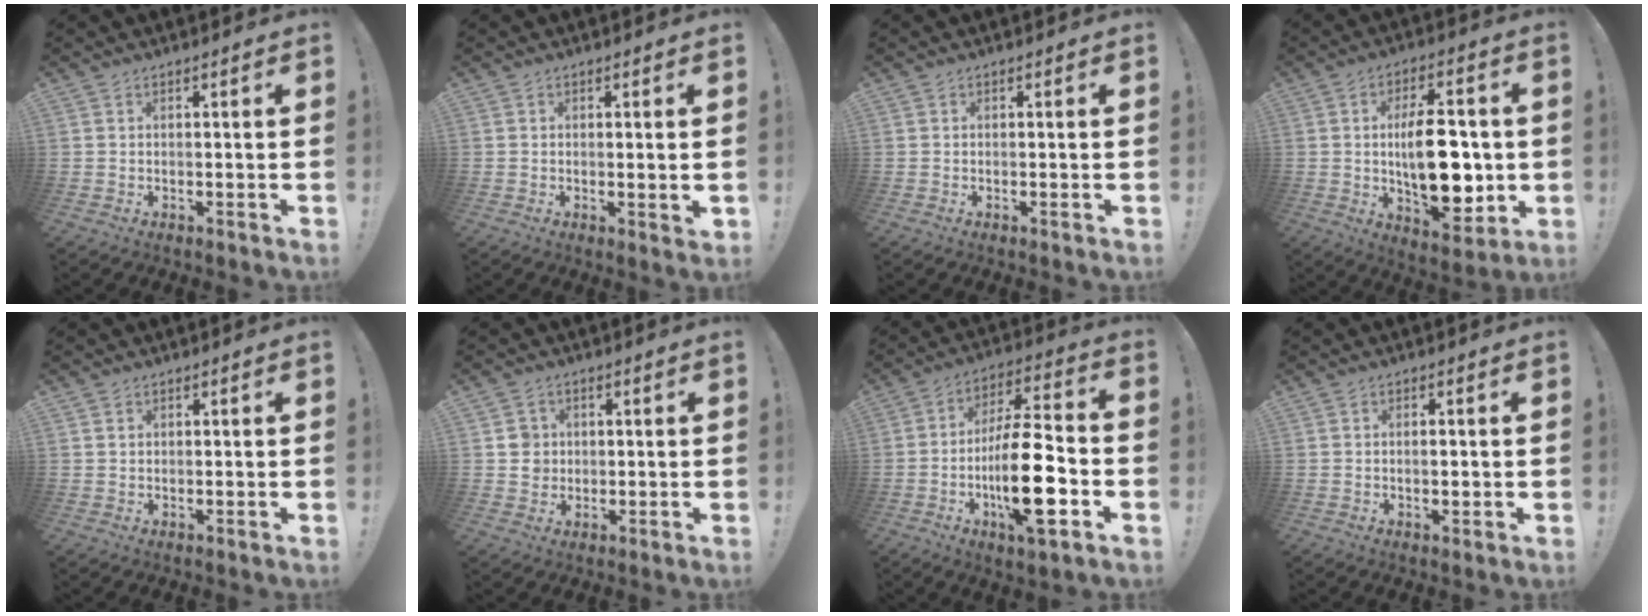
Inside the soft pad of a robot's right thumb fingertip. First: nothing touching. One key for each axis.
{"total": 1.8, "fx": 0.6, "fy": 0.2, "fz": 1.7, "tx": -0.022, "ty": -0.003, "tz": 0.008}
{"total": 0.0}
{"total": 18.3, "fx": -0.3, "fy": 9.2, "fz": 15.8, "tx": -0.261, "ty": -0.004, "tz": -0.002}
{"total": 0.8, "fx": 0.4, "fy": 0.7, "fz": 0.2, "tx": 0.005, "ty": -0.002, "tz": 0.007}
{"total": 4.8, "fx": 0.4, "fy": 4.6, "fz": 1.2, "tx": -0.009, "ty": 0.006, "tz": 0.008}
{"total": 20.7, "fx": -5.5, "fy": 6.5, "fz": 18.9, "tx": -0.337, "ty": 0.019, "tz": -0.087}
{"total": 1.7, "fx": -0.4, "fy": 0.6, "fz": 1.5, "tx": -0.019, "ty": 0.000, "tz": -0.009}